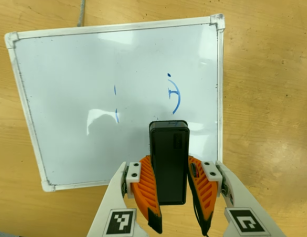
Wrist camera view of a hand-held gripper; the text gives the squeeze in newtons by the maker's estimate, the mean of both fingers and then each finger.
{"total": 8.7, "left": 7.7, "right": 9.7}